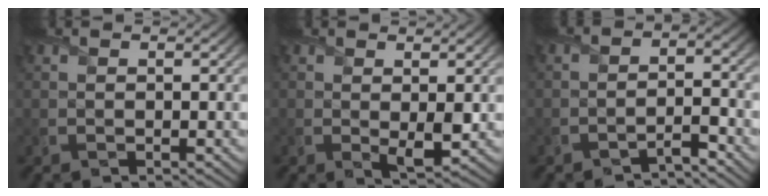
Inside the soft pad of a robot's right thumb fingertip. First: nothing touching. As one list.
[{"total": 2.4, "force": [0.5, 0.9, 2.2], "torque": [-0.041, -0.012, 0.015]}, {"total": 2.9, "force": [-2.4, 0.6, 1.5], "torque": [-0.022, 0.009, -0.043]}]